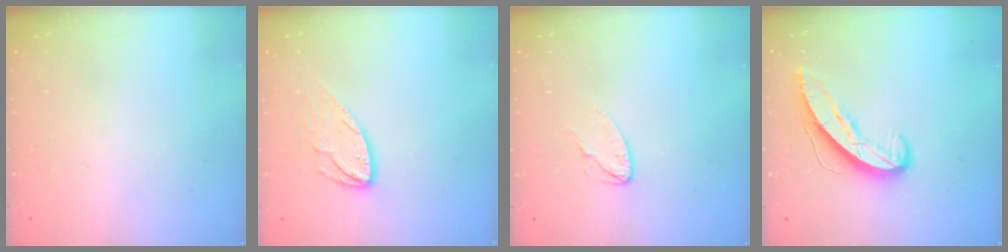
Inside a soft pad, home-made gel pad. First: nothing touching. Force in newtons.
{"total": 7.9, "press": 7.9, "slide": 0.3}
{"total": 3.4, "press": 3.4, "slide": 0.3}
{"total": 9.1, "press": 9.0, "slide": 0.6}